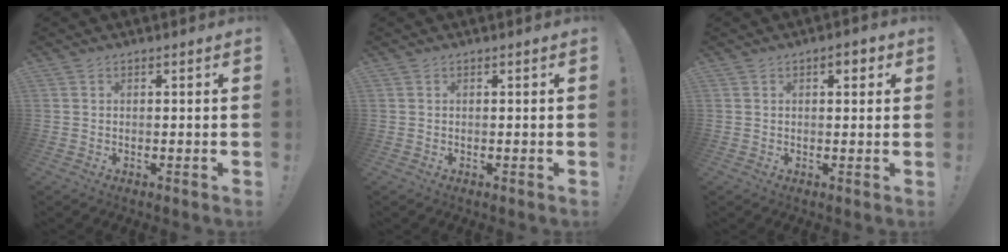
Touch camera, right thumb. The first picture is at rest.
{"total": 0.0}
{"total": 2.8, "force": [1.1, 1.4, 2.2], "torque": [-0.021, -0.002, 0.013]}